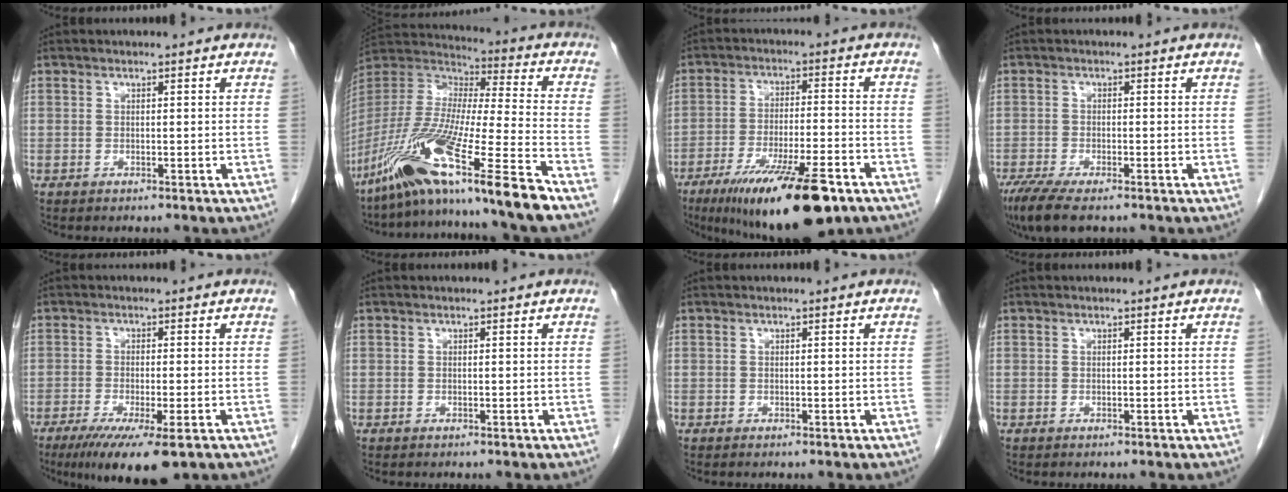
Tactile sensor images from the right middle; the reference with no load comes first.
{"total": 20.9, "force": [-14.1, -1.1, 15.3], "torque": [-0.316, -0.048, -0.265]}
{"total": 17.0, "force": [-10.8, 2.8, 12.8], "torque": [-0.192, -0.033, -0.176]}
{"total": 7.0, "force": [-5.0, 1.7, 4.6], "torque": [-0.080, -0.018, -0.085]}
{"total": 10.0, "force": [-6.2, 1.7, 7.7], "torque": [-0.122, -0.026, -0.097]}
{"total": 0.0}
{"total": 0.0}
{"total": 0.0}